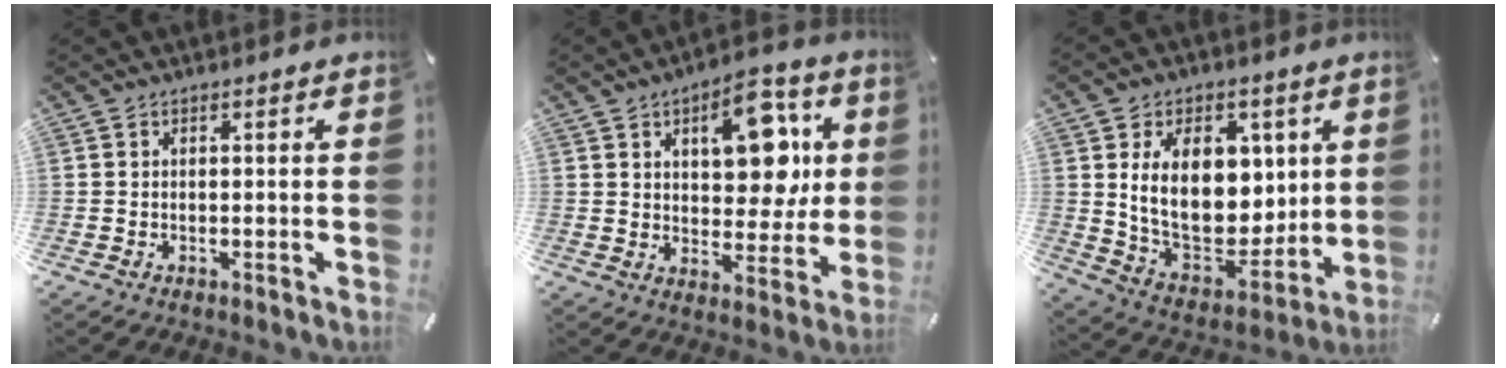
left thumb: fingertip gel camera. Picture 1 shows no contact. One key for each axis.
{"total": 14.7, "fx": 4.9, "fy": 8.8, "fz": 10.8, "tx": -0.136, "ty": -0.012, "tz": 0.080}
{"total": 19.4, "fx": 5.0, "fy": 13.1, "fz": 13.3, "tx": -0.227, "ty": -0.041, "tz": 0.093}